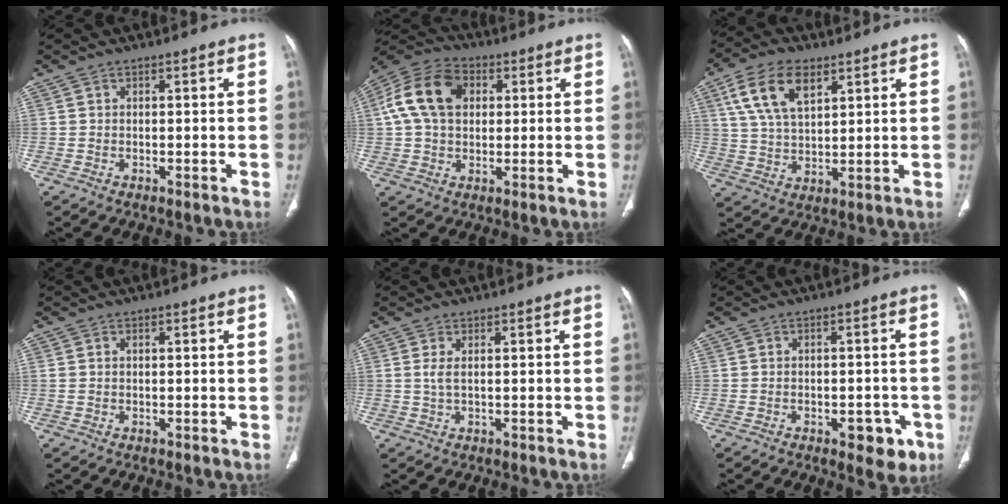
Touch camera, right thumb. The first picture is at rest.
{"total": 13.6, "force": [2.9, 9.6, 9.2], "torque": [-0.162, 0.021, 0.043]}
{"total": 11.9, "force": [5.6, 6.3, 8.4], "torque": [-0.153, -0.010, 0.109]}
{"total": 0.7, "force": [0.2, 0.5, 0.5], "torque": [-0.017, 0.006, 0.007]}
{"total": 2.0, "force": [0.4, 0.6, 1.8], "torque": [-0.048, 0.001, 0.014]}
{"total": 6.0, "force": [-2.8, 3.2, 4.3], "torque": [-0.031, 0.013, -0.031]}